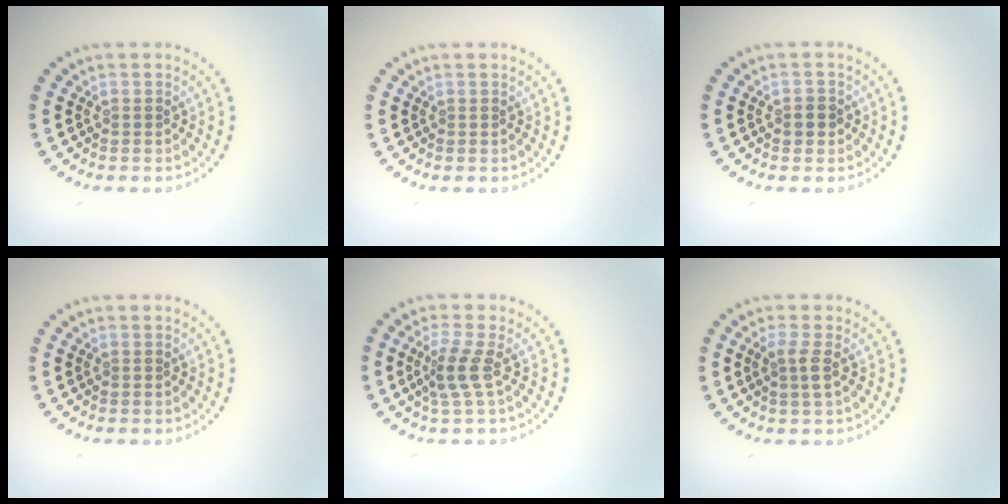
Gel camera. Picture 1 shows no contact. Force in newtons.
{"total": 0.0}
{"total": 1.3, "press": 1.2, "slide": 0.3}
{"total": 0.0}
{"total": 2.2, "press": 1.7, "slide": 1.5}
{"total": 1.5, "press": 1.3, "slide": 0.7}